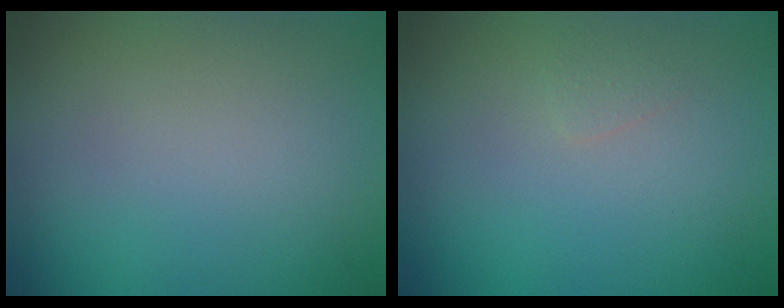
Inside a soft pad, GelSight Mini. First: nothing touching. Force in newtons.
{"total": 0.6, "press": 0.6, "slide": 0.1}